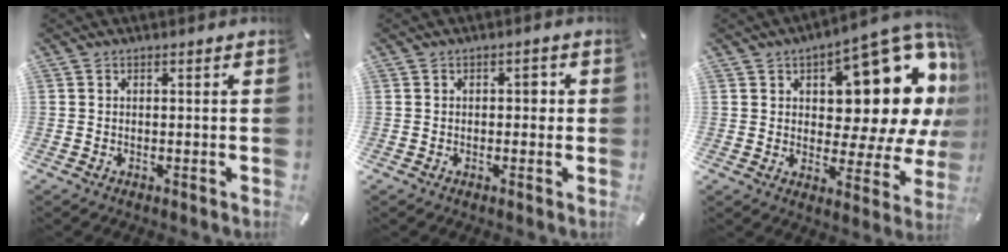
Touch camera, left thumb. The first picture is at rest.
{"total": 1.9, "force": [0.0, 1.3, 1.3], "torque": [-0.011, 0.003, -0.007]}
{"total": 21.1, "force": [10.1, 9.7, 15.8], "torque": [-0.183, -0.086, 0.159]}